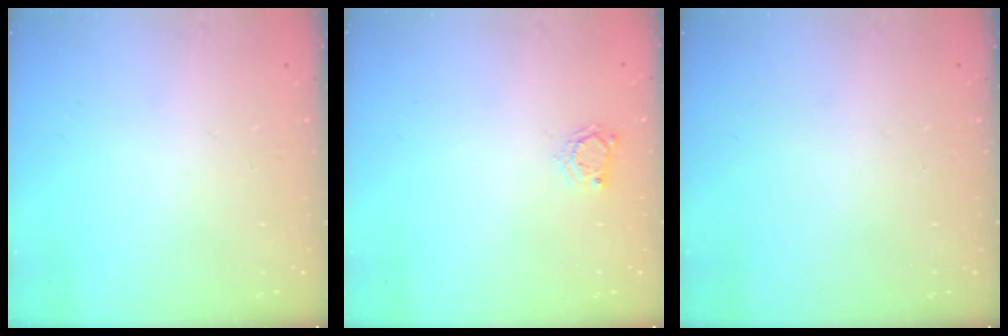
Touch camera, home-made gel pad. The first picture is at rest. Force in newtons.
{"total": 2.9, "press": 2.9, "slide": 0.3}
{"total": 0.0}